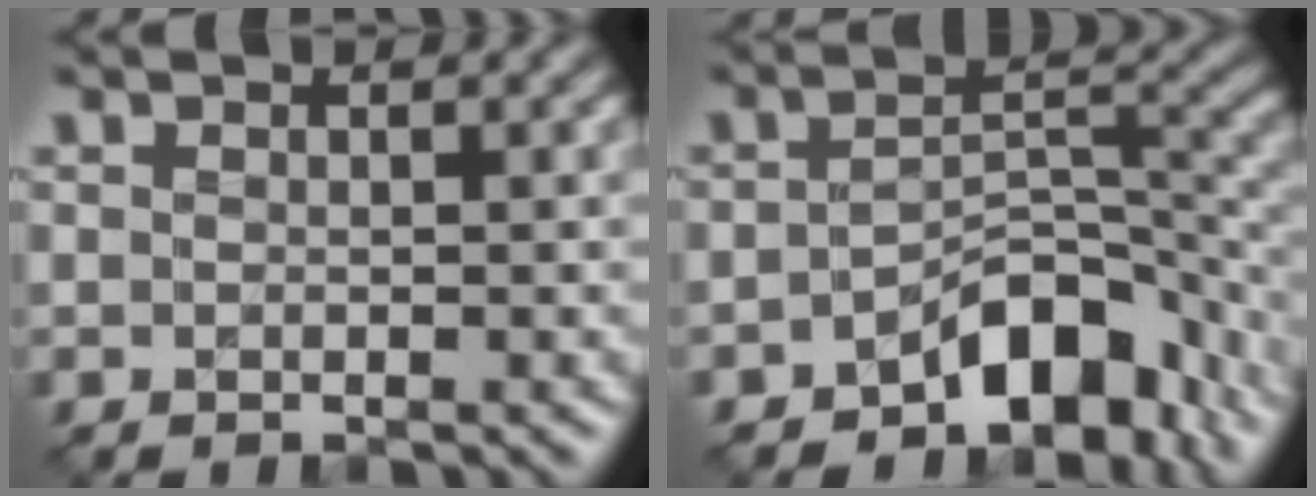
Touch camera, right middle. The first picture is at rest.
{"total": 7.0, "force": [-4.5, 3.2, 4.3], "torque": [-0.048, 0.007, -0.074]}